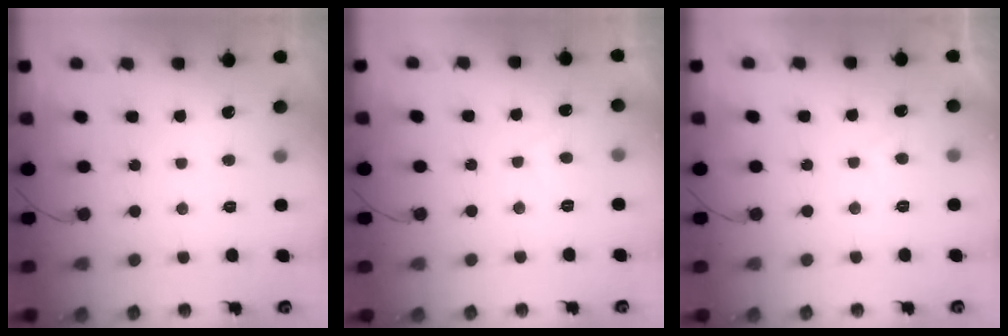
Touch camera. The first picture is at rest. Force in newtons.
{"total": 2.0, "press": 1.9, "slide": 0.7}
{"total": 1.7, "press": 1.5, "slide": 0.7}